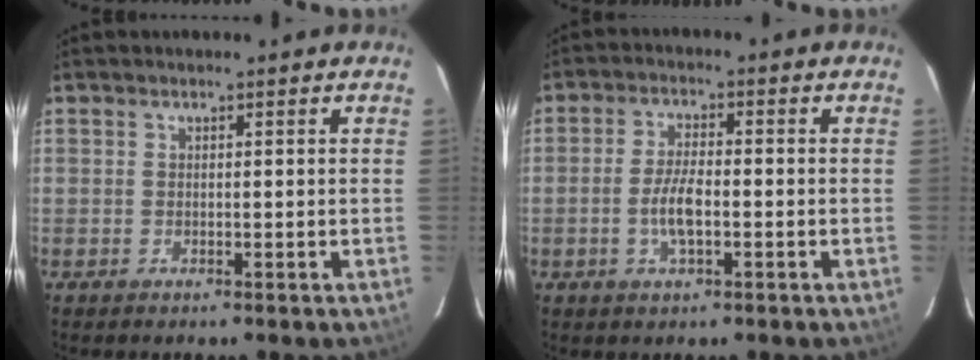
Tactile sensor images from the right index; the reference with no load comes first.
{"total": 5.6, "force": [-1.6, 1.9, 5.1], "torque": [-0.104, 0.001, -0.030]}